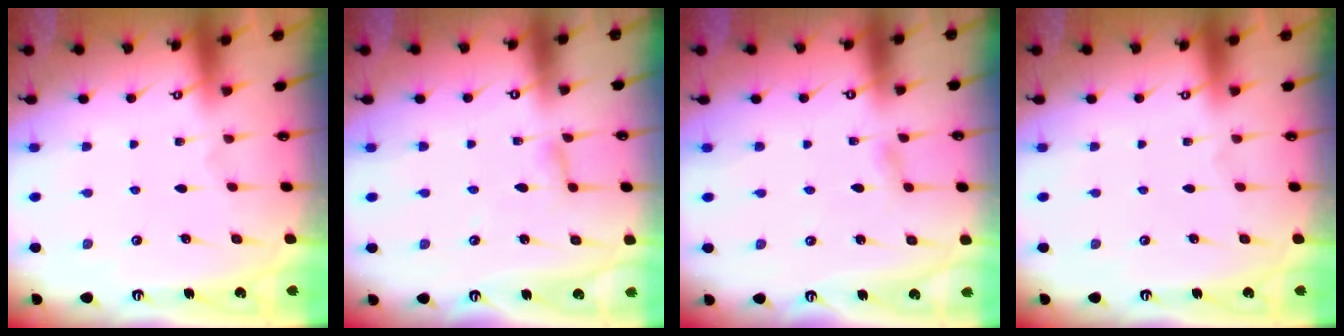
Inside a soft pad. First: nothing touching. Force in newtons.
{"total": 4.1, "press": 4.1, "slide": 0.4}
{"total": 3.5, "press": 3.5, "slide": 0.5}
{"total": 0.0}